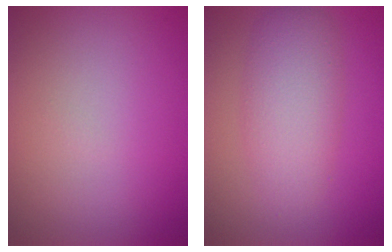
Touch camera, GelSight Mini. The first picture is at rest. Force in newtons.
{"total": 4.6, "press": 4.6, "slide": 0.1}